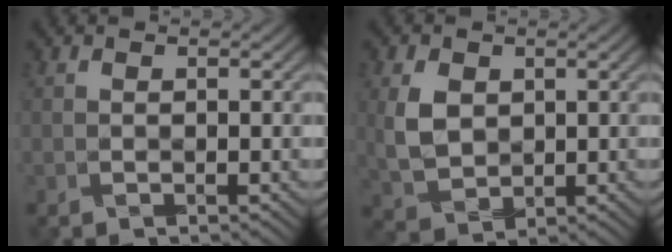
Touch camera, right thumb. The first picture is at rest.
{"total": 5.7, "force": [1.0, 4.3, 3.6], "torque": [-0.092, -0.003, 0.020]}